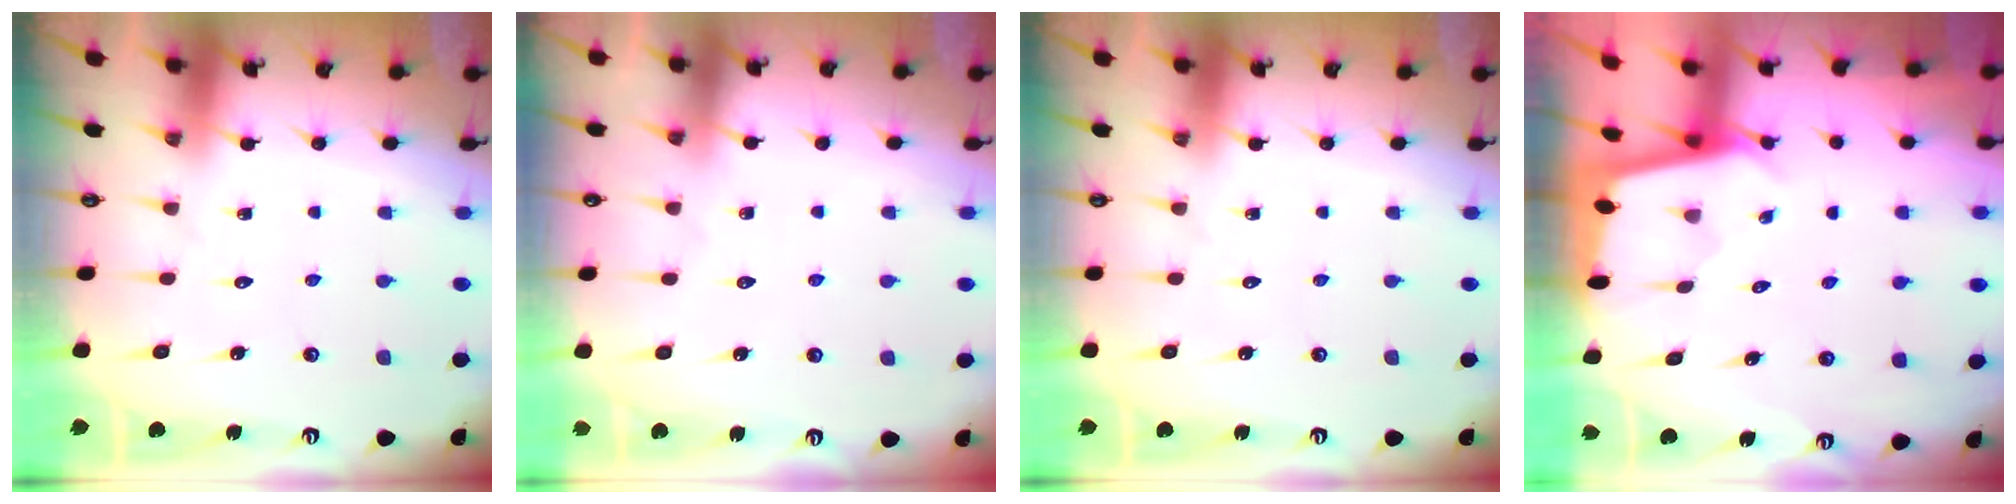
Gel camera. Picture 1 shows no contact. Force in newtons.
{"total": 2.9, "press": 2.9, "slide": 0.4}
{"total": 0.0}
{"total": 1.8, "press": 1.8, "slide": 0.2}